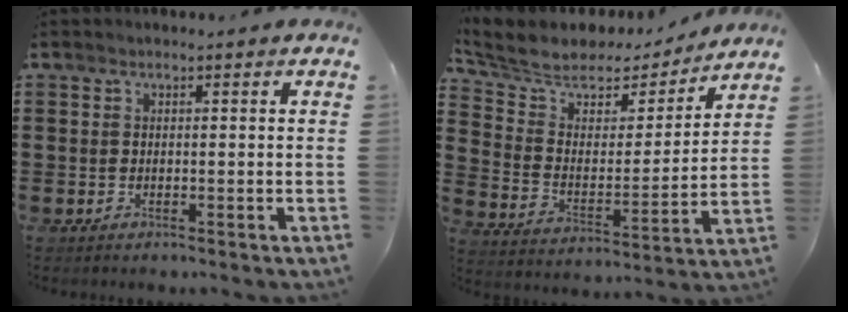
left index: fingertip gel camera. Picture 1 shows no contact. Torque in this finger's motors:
{"motor_torque": [0.82, -1.31, 0.17, 0.04]}